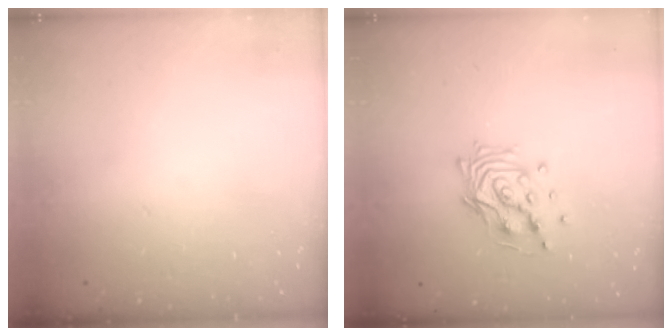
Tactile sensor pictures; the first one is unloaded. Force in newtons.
{"total": 12.5, "press": 12.4, "slide": 1.5}